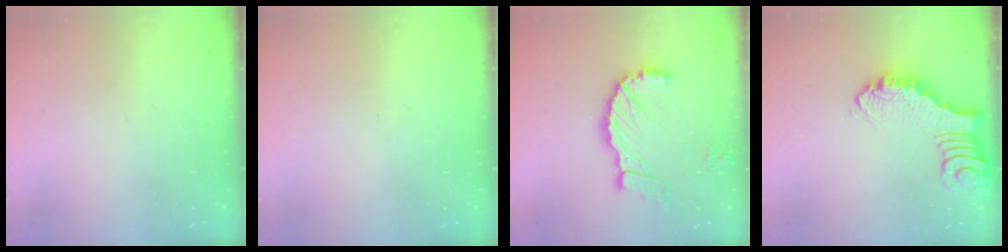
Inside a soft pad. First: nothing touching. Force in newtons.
{"total": 0.0}
{"total": 12.9, "press": 12.8, "slide": 1.6}
{"total": 2.9, "press": 2.9, "slide": 0.3}